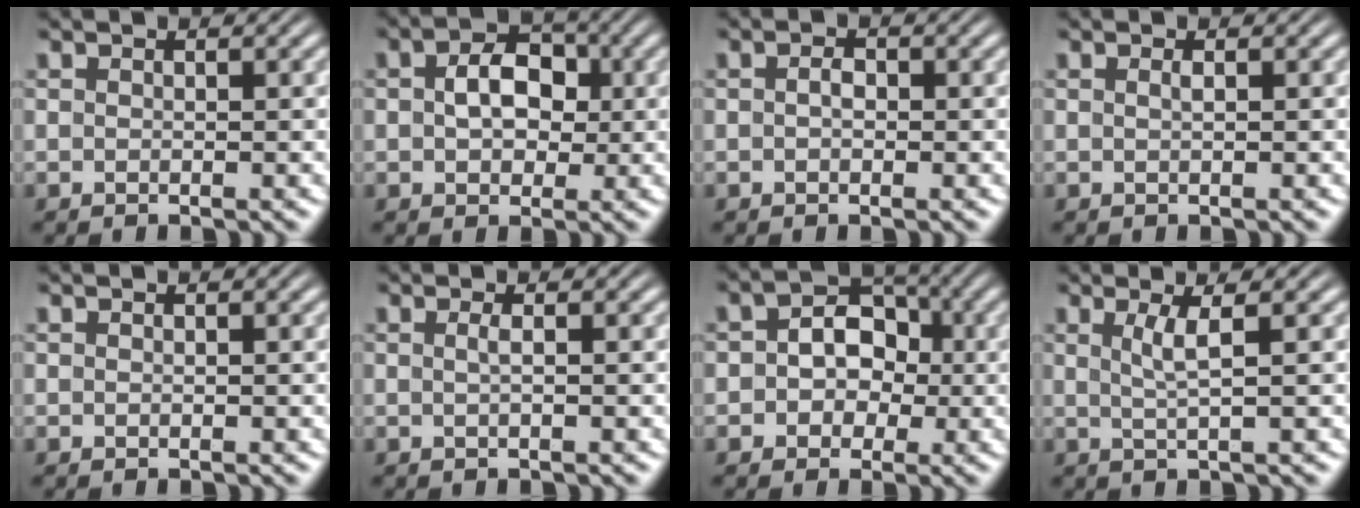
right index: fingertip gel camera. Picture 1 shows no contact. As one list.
[{"total": 4.1, "force": [0.1, 2.7, 3.1], "torque": [-0.049, -0.006, 0.008]}, {"total": 1.0, "force": [-0.3, 0.6, 0.8], "torque": [-0.019, -0.006, -0.001]}, {"total": 0.5, "force": [-0.1, -0.2, 0.5], "torque": [-0.008, -0.004, 0.001]}, {"total": 0.0}, {"total": 0.8, "force": [-0.2, -0.3, 0.7], "torque": [-0.016, -0.004, -0.001]}, {"total": 4.8, "force": [-0.6, 4.1, 2.5], "torque": [-0.028, -0.004, -0.016]}, {"total": 1.9, "force": [0.3, -0.6, 1.8], "torque": [-0.035, -0.008, 0.013]}]